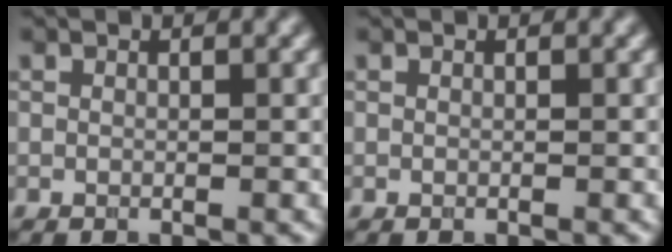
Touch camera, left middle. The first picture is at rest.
{"total": 0.0}